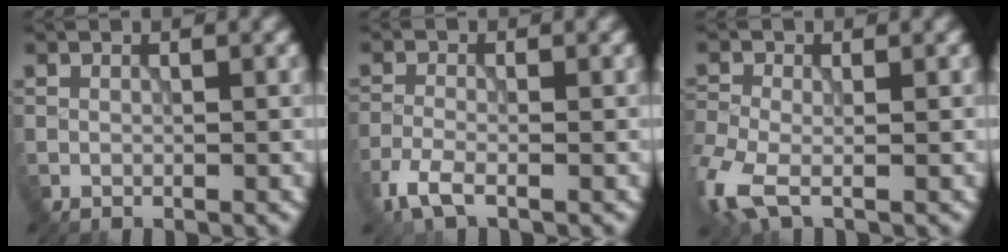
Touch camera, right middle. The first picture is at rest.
{"total": 3.0, "force": [-2.1, 0.9, 2.0], "torque": [-0.050, -0.008, -0.053]}
{"total": 4.8, "force": [-2.1, 2.5, 3.5], "torque": [-0.092, -0.011, -0.053]}